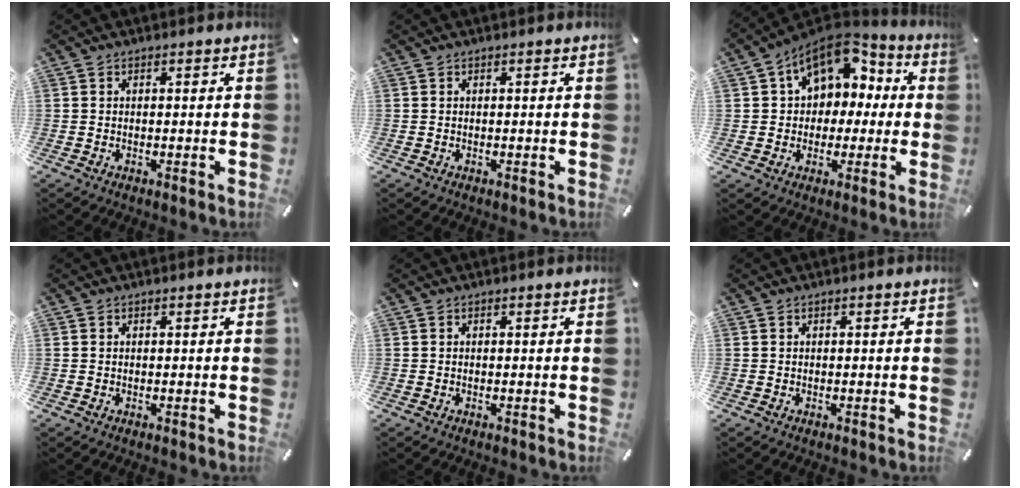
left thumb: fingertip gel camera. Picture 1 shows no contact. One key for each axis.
{"total": 0.0}
{"total": 13.0, "fx": 5.0, "fy": 10.1, "fz": 6.5, "tx": -0.096, "ty": -0.022, "tz": 0.096}
{"total": 0.0}
{"total": 0.0}
{"total": 0.0}